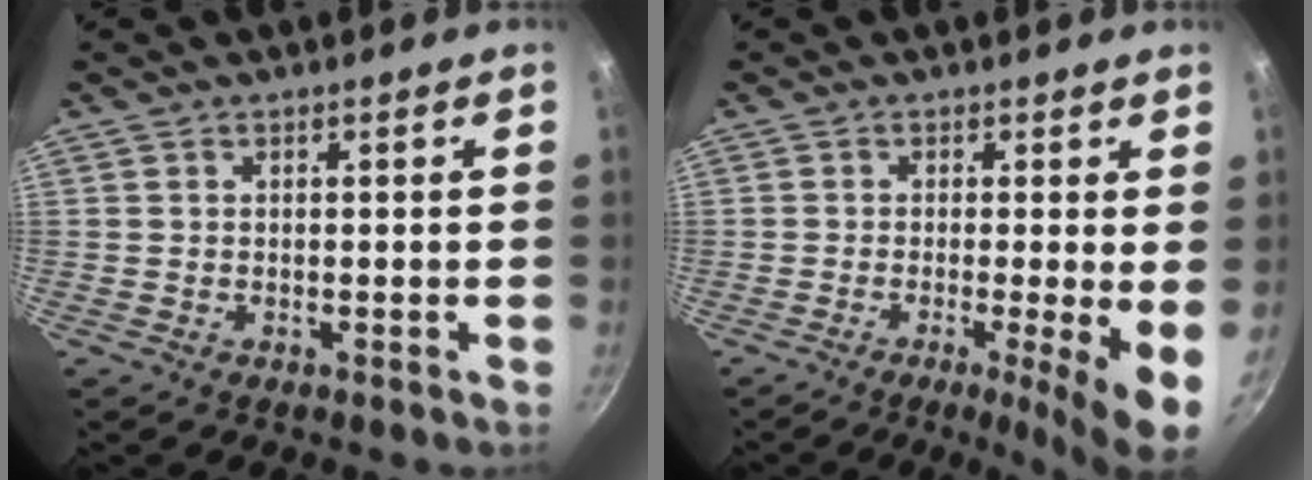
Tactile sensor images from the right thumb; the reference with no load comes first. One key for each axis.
{"total": 7.4, "fx": -1.3, "fy": 0.6, "fz": 7.3, "tx": -0.102, "ty": -0.010, "tz": -0.020}